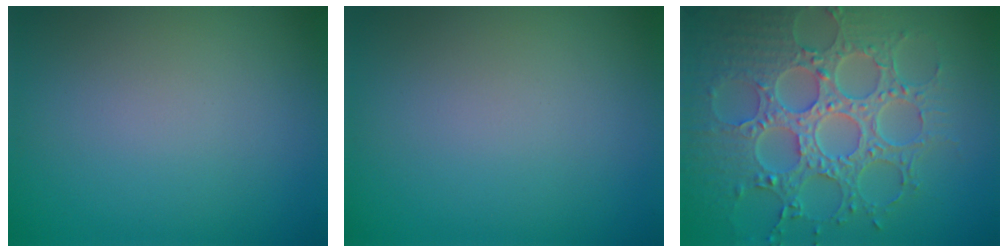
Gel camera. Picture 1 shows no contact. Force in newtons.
{"total": 0.0}
{"total": 8.7, "press": 6.5, "slide": 5.8}